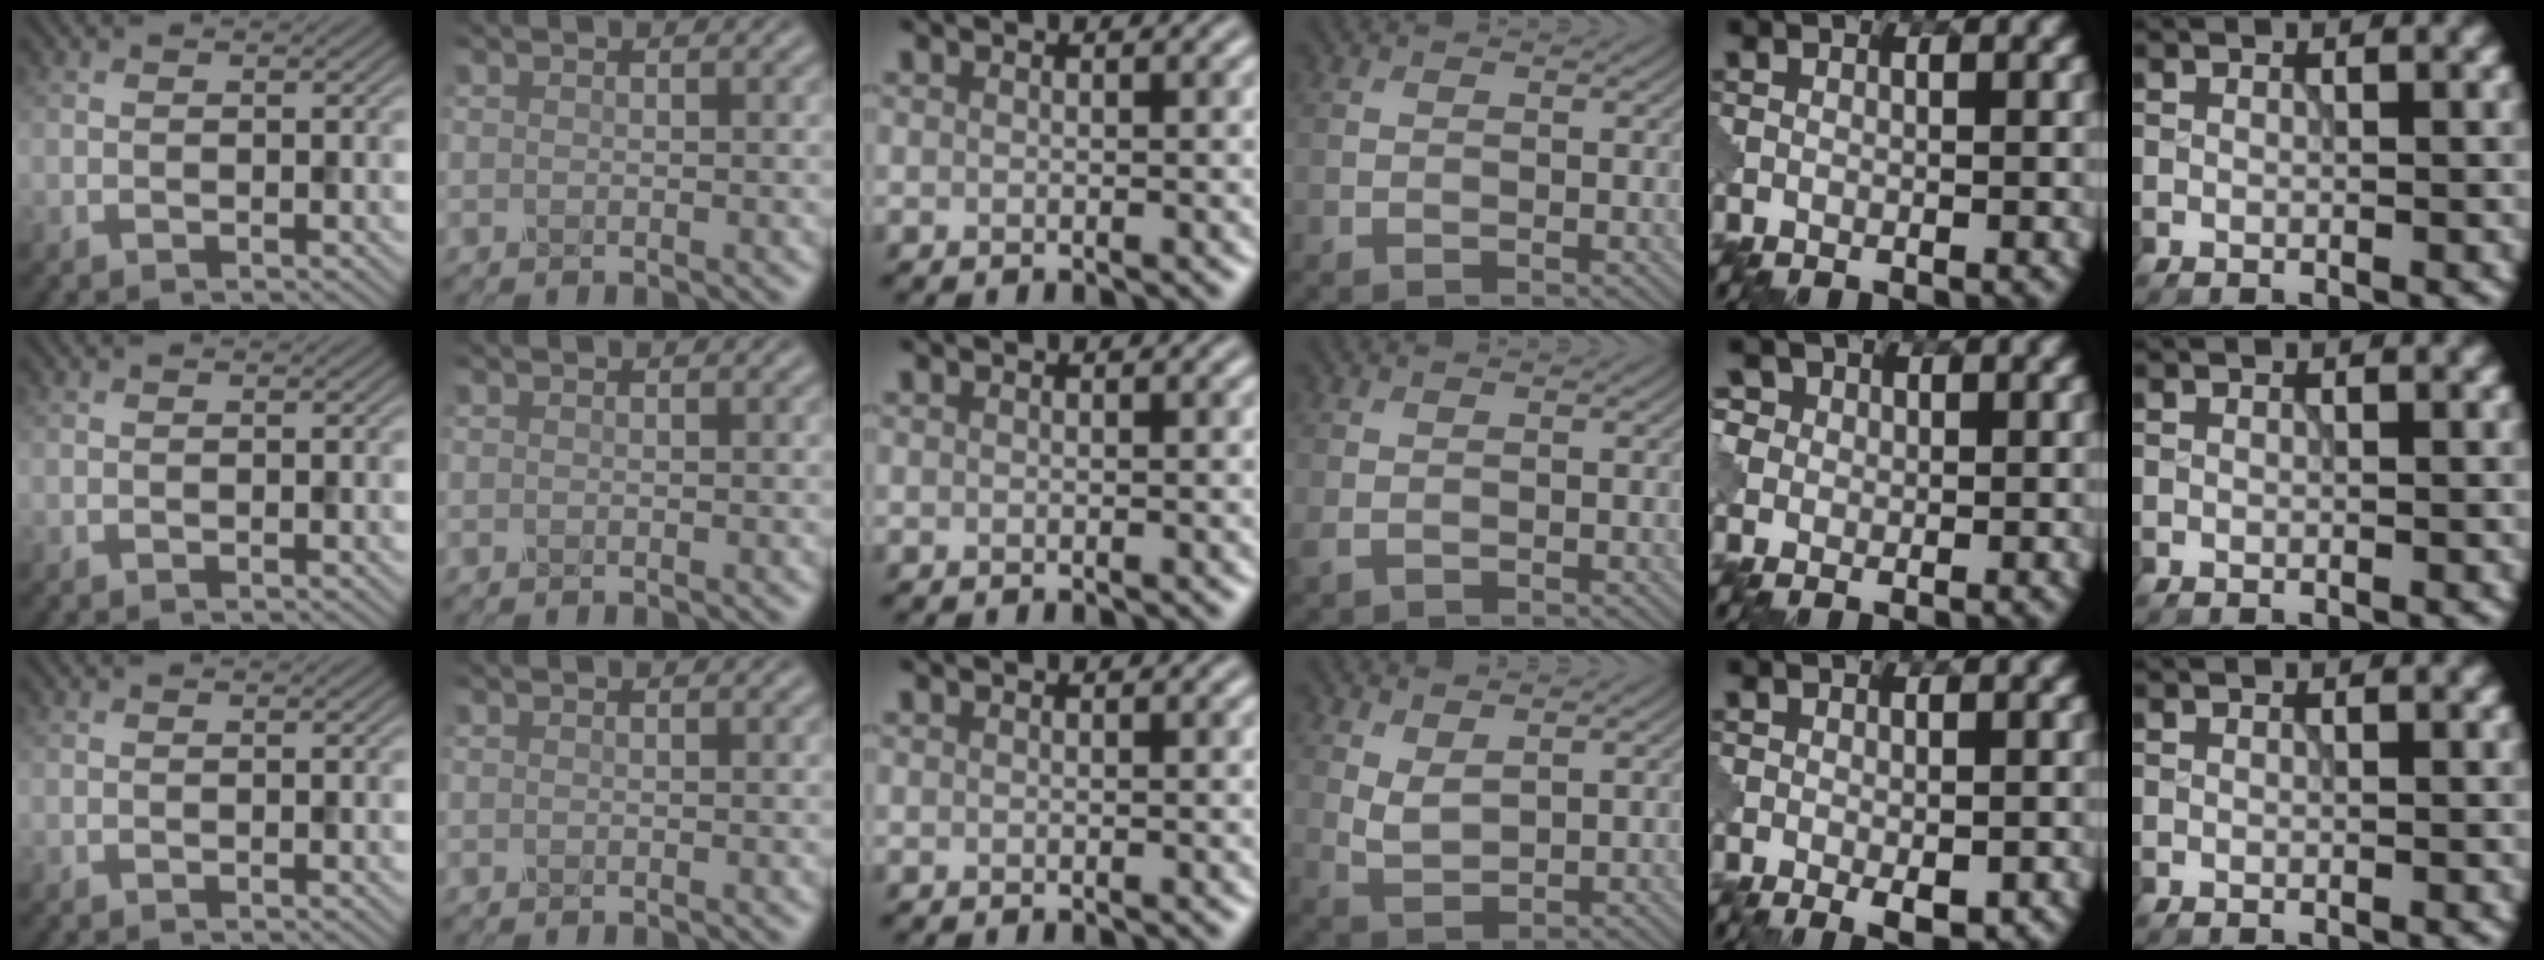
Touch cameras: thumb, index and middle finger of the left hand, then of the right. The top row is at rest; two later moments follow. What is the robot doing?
{"motion": "wrap", "object": "tissue paper"}